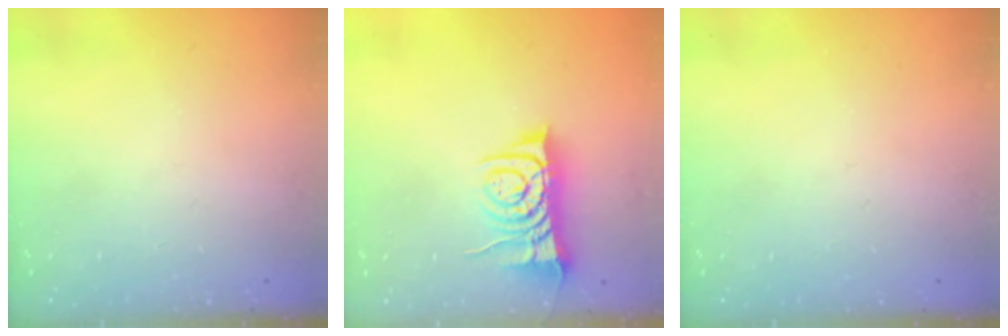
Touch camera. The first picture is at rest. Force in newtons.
{"total": 7.7, "press": 7.6, "slide": 1.1}
{"total": 0.0}